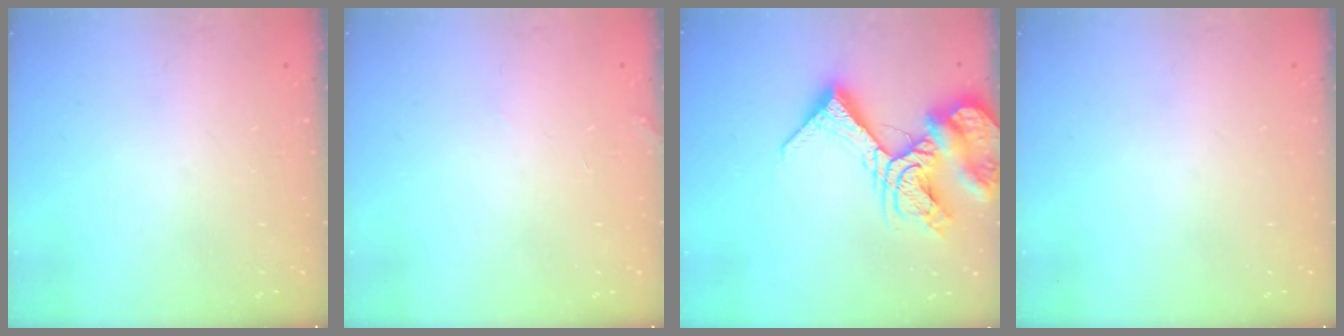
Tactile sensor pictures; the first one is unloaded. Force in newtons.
{"total": 1.9, "press": 1.9, "slide": 0.2}
{"total": 18.1, "press": 18.0, "slide": 1.9}
{"total": 0.0}